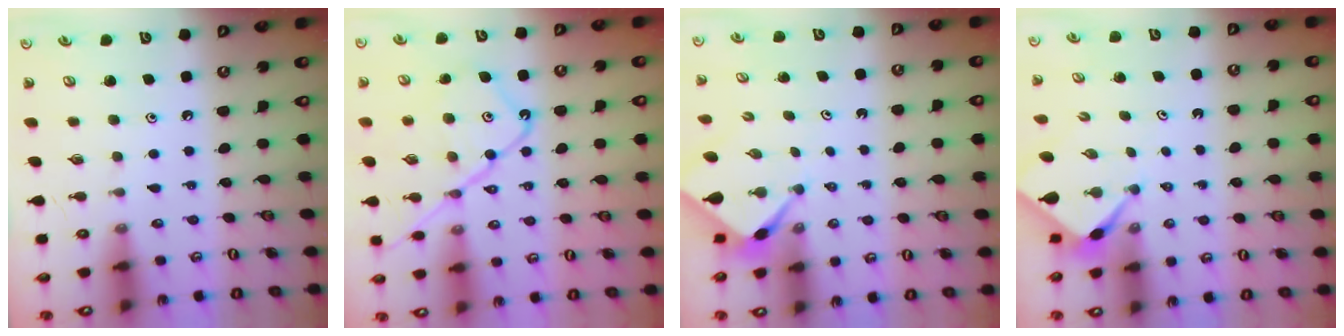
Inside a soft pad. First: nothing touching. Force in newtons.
{"total": 15.5, "press": 15.4, "slide": 1.6}
{"total": 2.2, "press": 2.2, "slide": 0.2}
{"total": 2.4, "press": 2.4, "slide": 0.1}